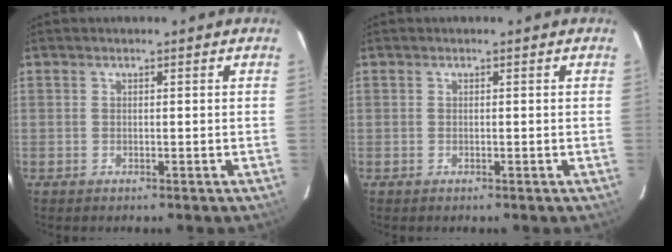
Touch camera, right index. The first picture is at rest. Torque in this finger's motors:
{"motor_torque": [0.01, 0.01, -0.01, -0.01]}